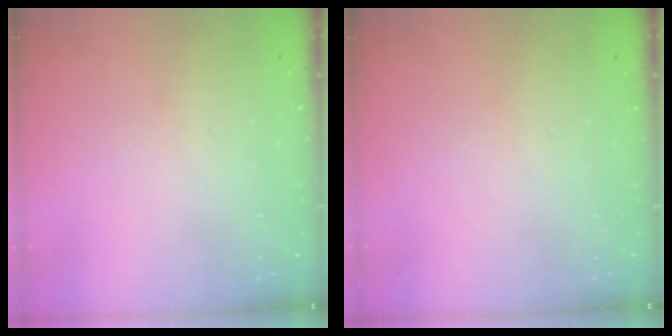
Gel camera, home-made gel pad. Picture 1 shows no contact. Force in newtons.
{"total": 0.0}